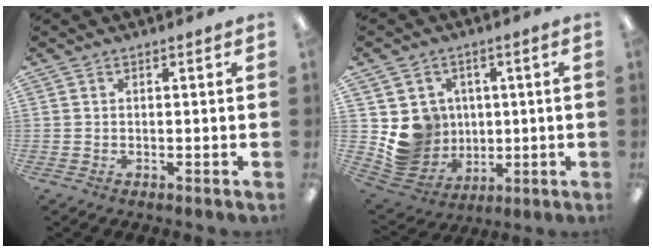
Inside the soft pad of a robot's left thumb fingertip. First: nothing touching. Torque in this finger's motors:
{"motor_torque": [0.72, 1.50, 0.44, -0.53, 0.06]}